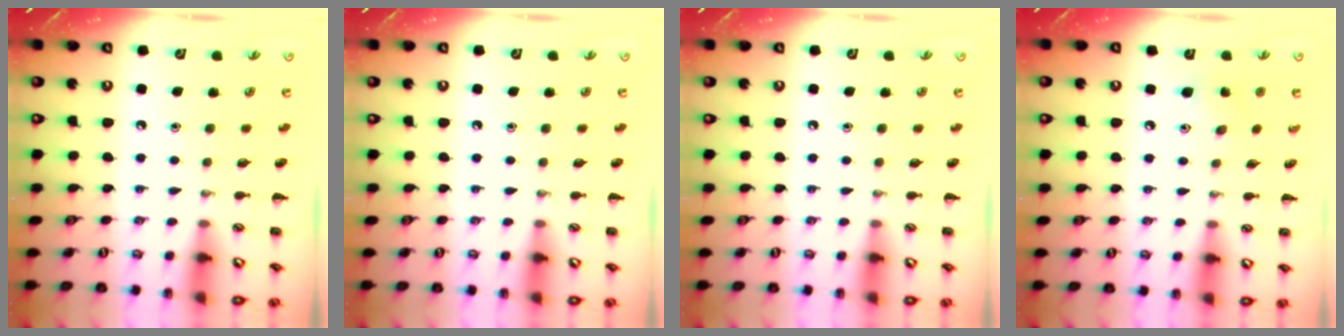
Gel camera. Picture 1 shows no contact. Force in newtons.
{"total": 0.0}
{"total": 0.0}
{"total": 2.9, "press": 2.8, "slide": 0.8}